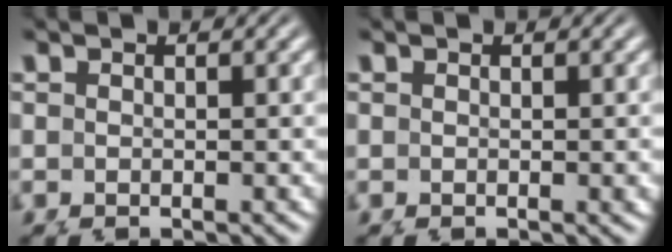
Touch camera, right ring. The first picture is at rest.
{"total": 0.0}